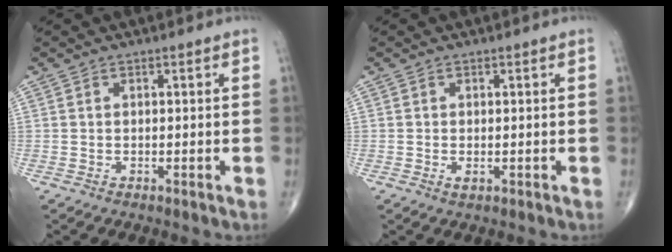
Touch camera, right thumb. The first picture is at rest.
{"total": 1.1, "force": [-0.3, 0.5, 0.9], "torque": [-0.016, -0.003, -0.005]}